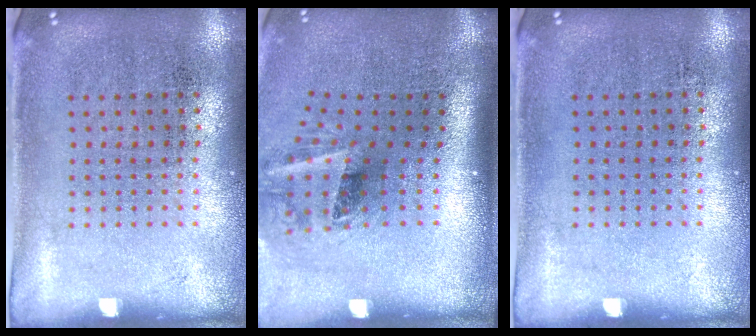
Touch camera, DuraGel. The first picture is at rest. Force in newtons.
{"total": 2.0, "press": 1.2, "slide": 1.6}
{"total": 0.0}